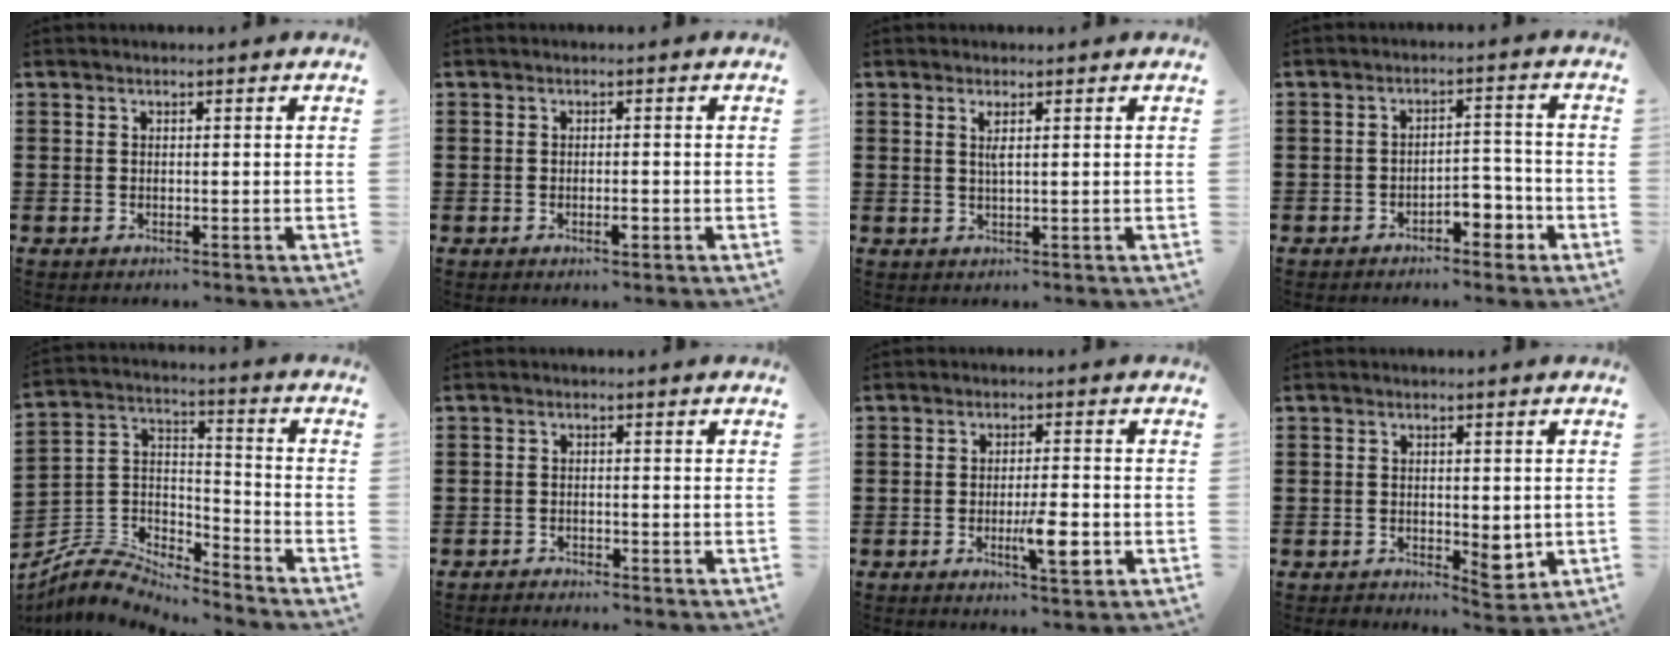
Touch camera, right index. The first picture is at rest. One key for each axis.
{"total": 1.6, "fx": -0.7, "fy": 0.5, "fz": 1.3, "tx": -0.025, "ty": -0.003, "tz": -0.012}
{"total": 1.7, "fx": 0.6, "fy": 0.2, "fz": 1.5, "tx": -0.033, "ty": 0.000, "tz": 0.010}
{"total": 4.1, "fx": -2.7, "fy": 1.9, "fz": 2.5, "tx": -0.041, "ty": 0.012, "tz": -0.051}
{"total": 6.4, "fx": -6.1, "fy": 1.6, "fz": 0.8, "tx": -0.039, "ty": -0.001, "tz": -0.129}
{"total": 1.3, "fx": -1.2, "fy": 0.2, "fz": -0.2, "tx": -0.001, "ty": 0.003, "tz": -0.027}
{"total": 6.5, "fx": -2.2, "fy": 1.5, "fz": 5.9, "tx": -0.106, "ty": -0.008, "tz": -0.035}
{"total": 3.4, "fx": -0.8, "fy": 2.2, "fz": 2.4, "tx": -0.035, "ty": 0.002, "tz": -0.016}